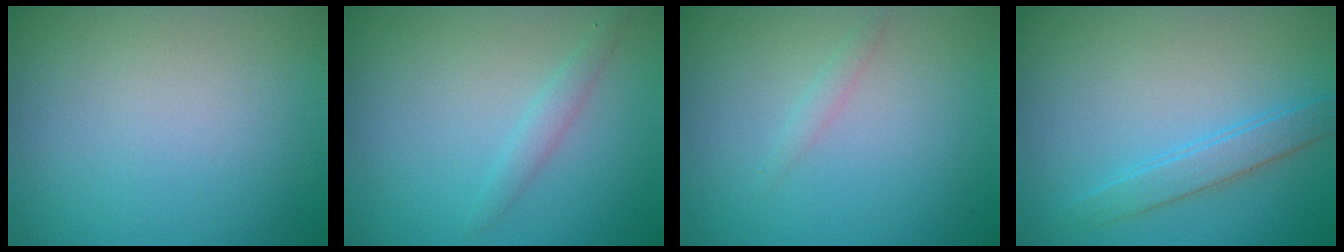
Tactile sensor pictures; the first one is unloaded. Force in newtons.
{"total": 1.4, "press": 1.4, "slide": 0.0}
{"total": 0.8, "press": 0.8, "slide": 0.0}
{"total": 2.3, "press": 2.3, "slide": 0.1}